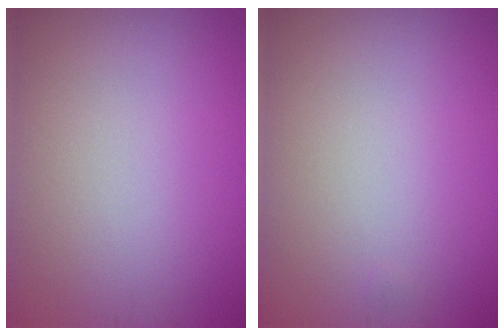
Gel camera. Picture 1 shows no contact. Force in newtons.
{"total": 0.0}